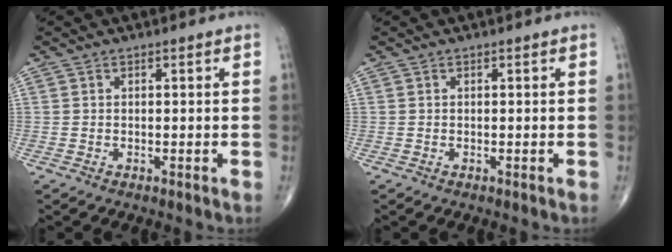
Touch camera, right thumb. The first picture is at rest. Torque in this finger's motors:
{"motor_torque": [0.01, 0.01, -0.11, -0.11, 0.00]}